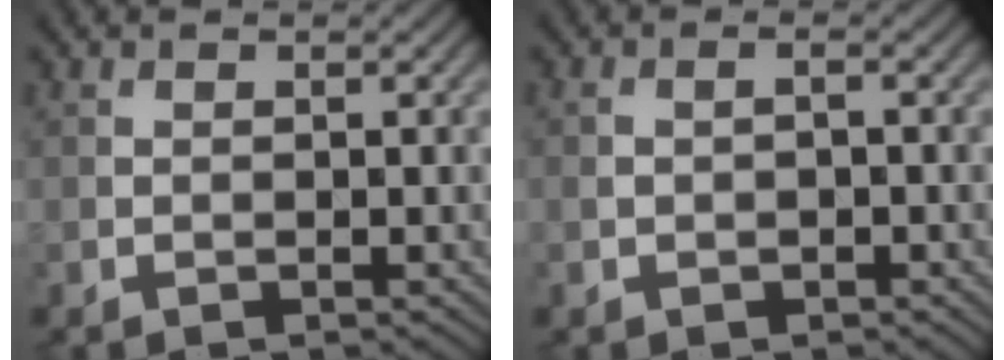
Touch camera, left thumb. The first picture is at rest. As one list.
[{"total": 1.8, "force": [-0.5, 1.2, 1.3], "torque": [-0.032, -0.002, -0.007]}]